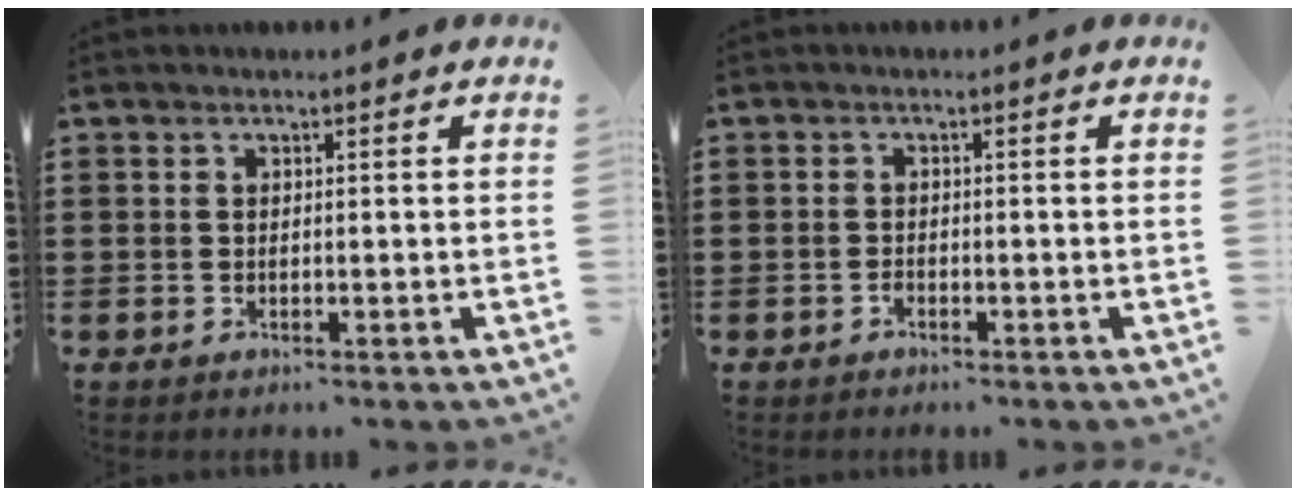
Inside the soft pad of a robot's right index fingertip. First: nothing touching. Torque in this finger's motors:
{"motor_torque": [2.14, 0.00, -0.01, -0.12]}